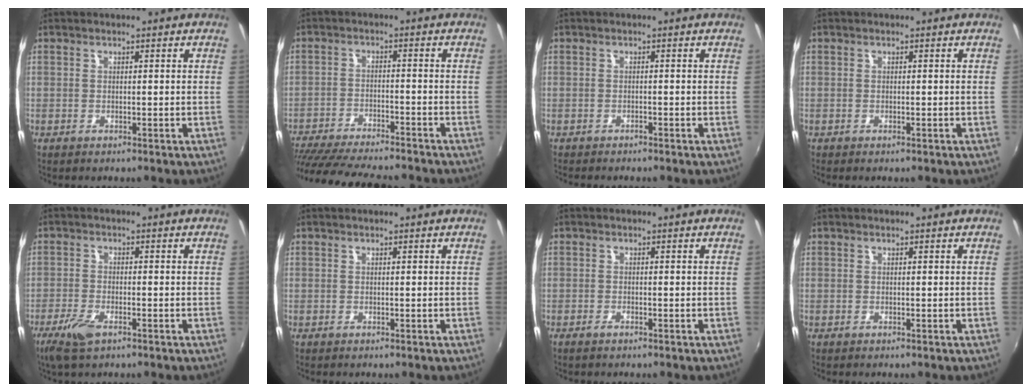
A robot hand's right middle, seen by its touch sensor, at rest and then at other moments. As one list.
[{"total": 18.9, "force": [-16.5, 3.1, 8.7], "torque": [-0.174, -0.034, -0.257]}, {"total": 1.3, "force": [-1.2, -0.1, 0.2], "torque": [-0.010, -0.007, -0.023]}, {"total": 0.0}, {"total": 5.9, "force": [-3.7, 2.0, 4.1], "torque": [-0.104, -0.015, -0.073]}, {"total": 0.0}, {"total": 1.3, "force": [-1.0, 0.3, 0.8], "torque": [-0.019, -0.004, -0.020]}, {"total": 0.0}]